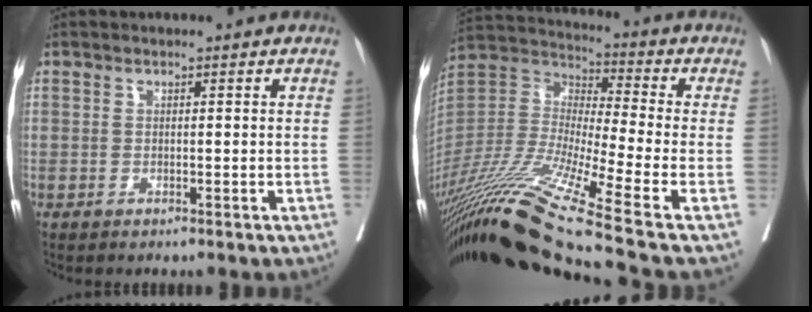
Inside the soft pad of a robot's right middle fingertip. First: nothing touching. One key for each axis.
{"total": 22.5, "fx": -16.1, "fy": -2.2, "fz": 15.6, "tx": -0.344, "ty": -0.036, "tz": -0.303}